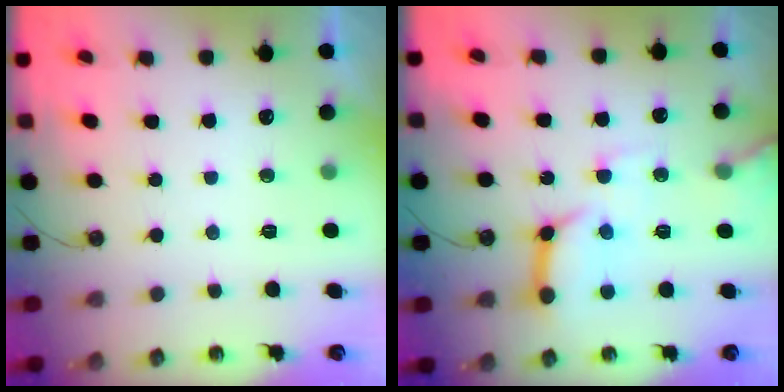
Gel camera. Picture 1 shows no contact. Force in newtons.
{"total": 14.2, "press": 14.1, "slide": 1.7}